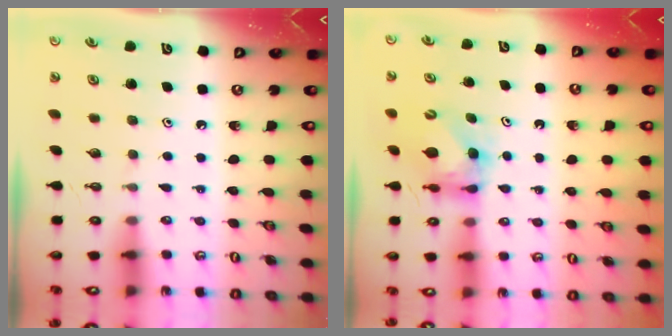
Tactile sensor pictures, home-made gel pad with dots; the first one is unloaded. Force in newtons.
{"total": 6.3, "press": 6.2, "slide": 0.6}